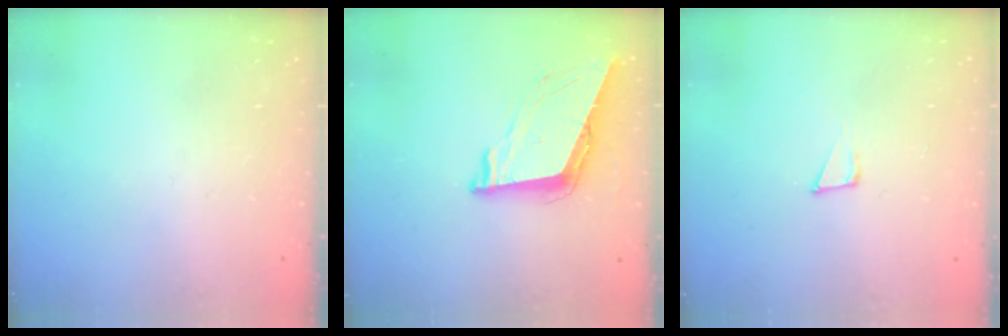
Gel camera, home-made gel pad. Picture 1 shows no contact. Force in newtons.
{"total": 9.0, "press": 8.4, "slide": 3.2}
{"total": 5.5, "press": 5.4, "slide": 0.8}